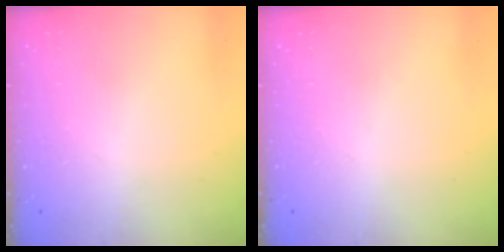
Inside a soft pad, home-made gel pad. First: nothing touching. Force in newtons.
{"total": 0.0}